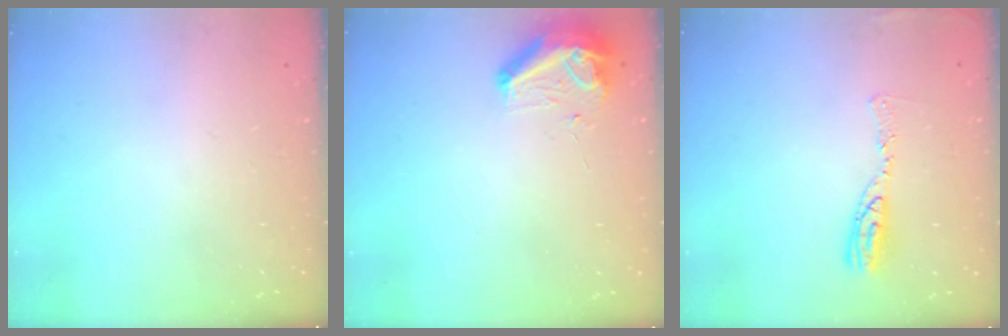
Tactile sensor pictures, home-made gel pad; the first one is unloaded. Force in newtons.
{"total": 9.6, "press": 9.3, "slide": 2.5}
{"total": 8.4, "press": 8.4, "slide": 0.9}